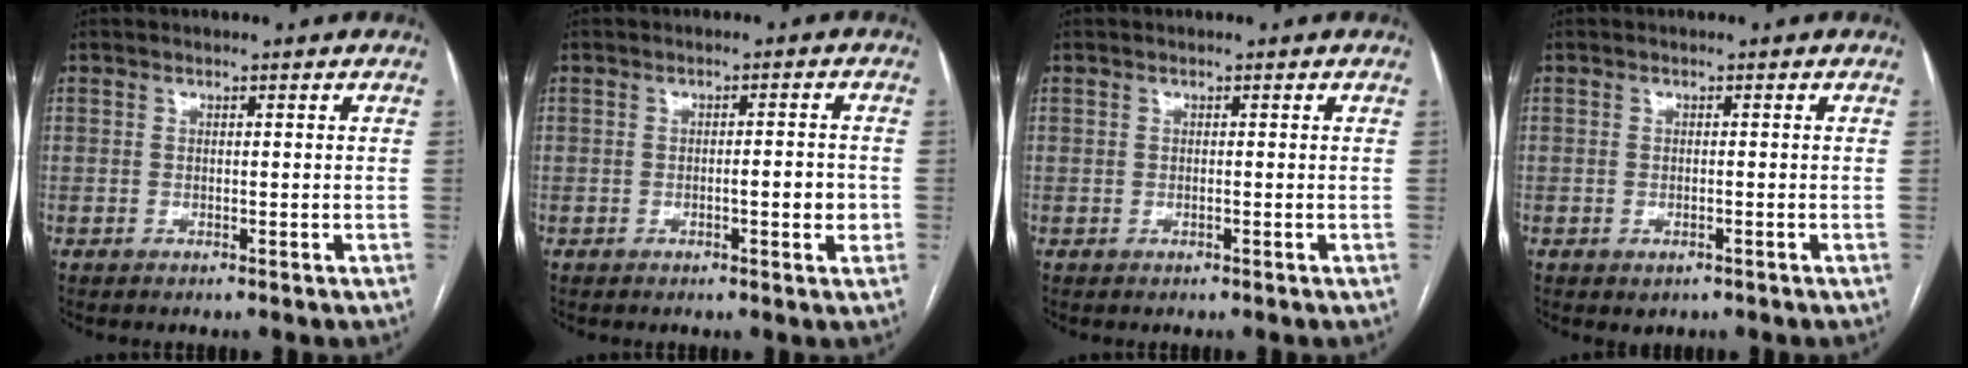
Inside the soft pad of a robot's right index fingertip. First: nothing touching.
{"total": 3.4, "force": [-0.7, 0.8, 3.2], "torque": [-0.046, 0.001, -0.008]}
{"total": 0.0}
{"total": 1.2, "force": [-0.6, 0.7, 0.8], "torque": [-0.012, -0.001, -0.002]}